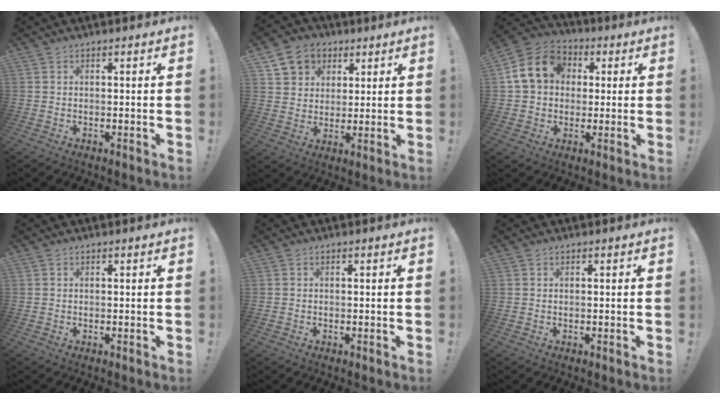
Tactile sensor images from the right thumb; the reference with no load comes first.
{"total": 10.0, "force": [4.7, 8.2, 3.2], "torque": [-0.044, -0.023, 0.096]}
{"total": 14.1, "force": [3.3, 11.8, 7.1], "torque": [-0.111, 0.008, 0.070]}
{"total": 0.0}
{"total": 0.0}
{"total": 0.0}